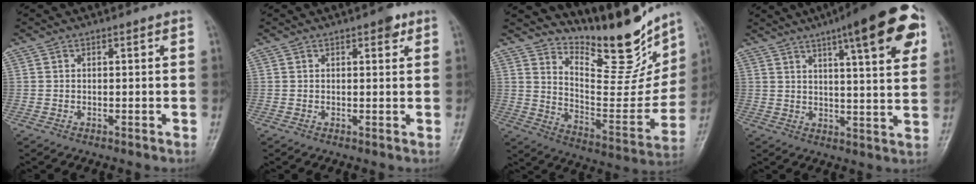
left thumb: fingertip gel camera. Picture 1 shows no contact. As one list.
[{"total": 2.4, "force": [1.3, 1.0, 1.7], "torque": [-0.016, -0.003, 0.015]}, {"total": 18.2, "force": [15.1, 5.6, 8.4], "torque": [-0.077, -0.113, 0.242]}, {"total": 17.6, "force": [8.6, 3.7, 14.9], "torque": [-0.186, -0.015, 0.116]}]